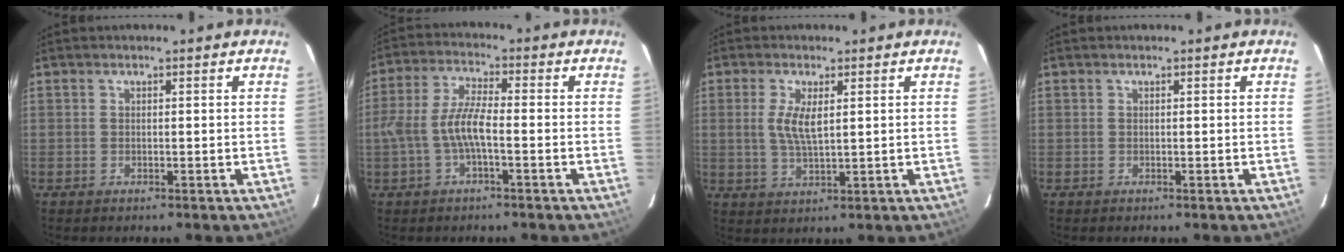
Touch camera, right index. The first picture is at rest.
{"total": 7.2, "force": [-2.1, 1.6, 6.7], "torque": [-0.145, 0.008, -0.039]}
{"total": 5.2, "force": [1.1, 1.7, 4.8], "torque": [-0.098, -0.002, 0.020]}
{"total": 0.0}